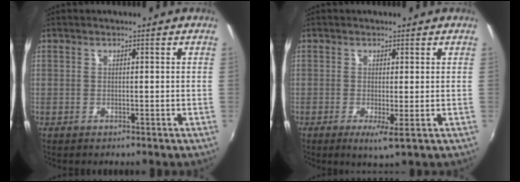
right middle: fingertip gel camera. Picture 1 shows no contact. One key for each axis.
{"total": 2.8, "fx": -0.7, "fy": -0.1, "fz": 2.7, "tx": -0.053, "ty": -0.011, "tz": -0.009}